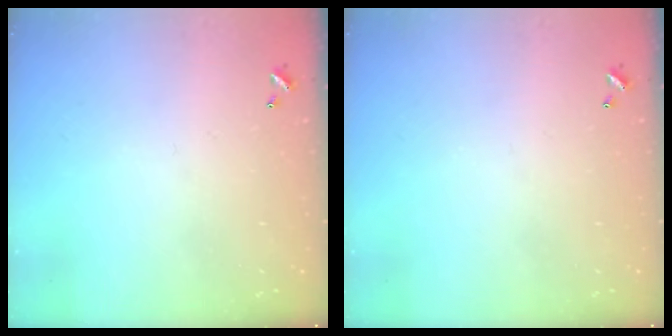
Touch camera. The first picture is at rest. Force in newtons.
{"total": 0.0}